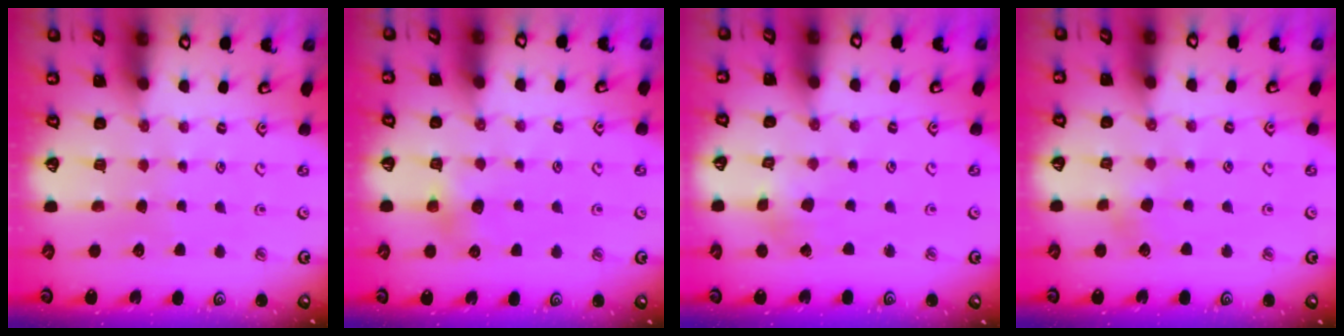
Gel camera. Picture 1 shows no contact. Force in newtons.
{"total": 4.3, "press": 4.3, "slide": 0.3}
{"total": 2.2, "press": 2.2, "slide": 0.1}
{"total": 2.8, "press": 2.8, "slide": 0.6}